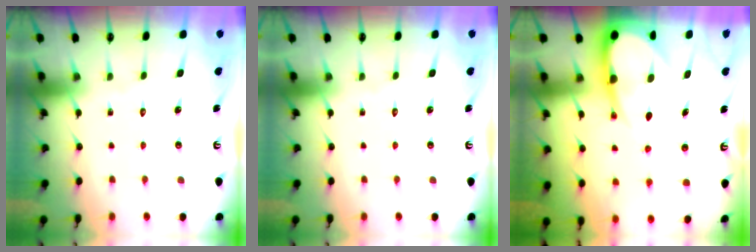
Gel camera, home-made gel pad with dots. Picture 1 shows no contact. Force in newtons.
{"total": 0.0}
{"total": 9.7, "press": 9.7, "slide": 1.1}